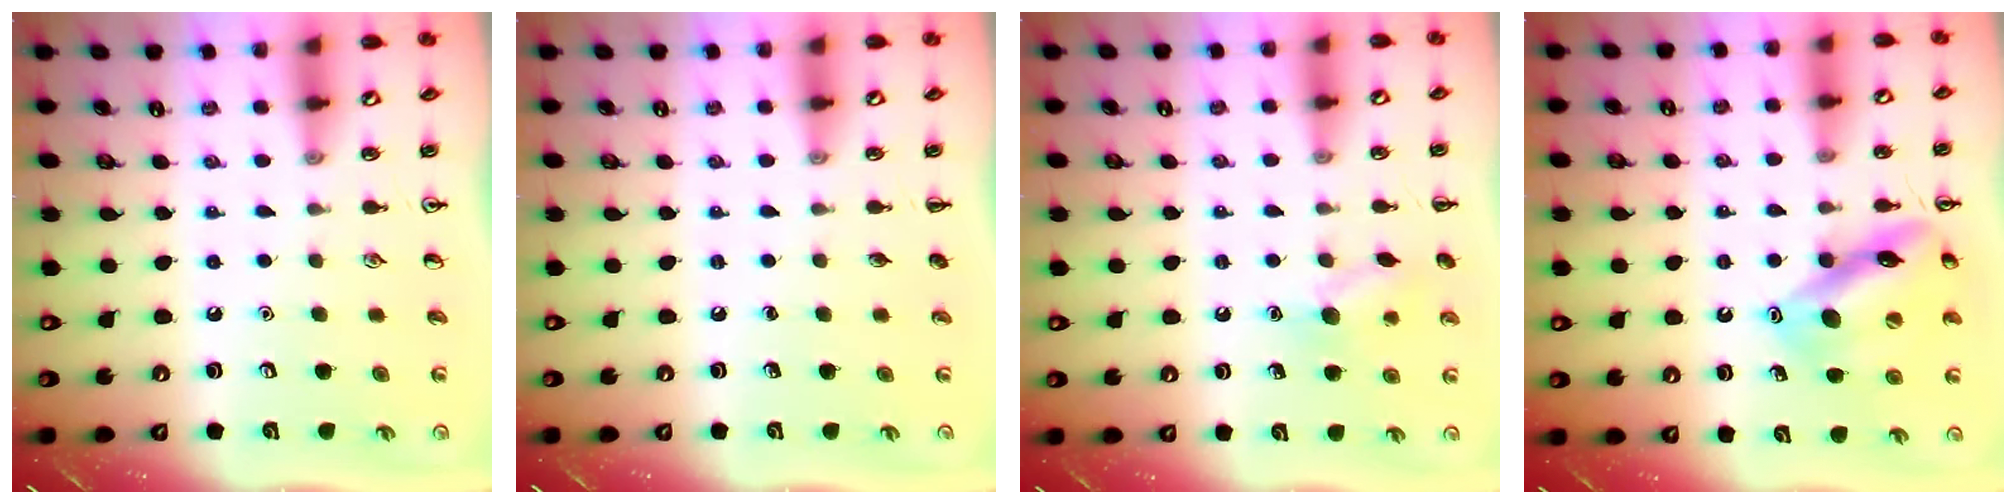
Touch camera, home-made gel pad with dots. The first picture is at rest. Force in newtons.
{"total": 0.0}
{"total": 8.6, "press": 8.5, "slide": 1.4}
{"total": 14.2, "press": 14.1, "slide": 1.6}